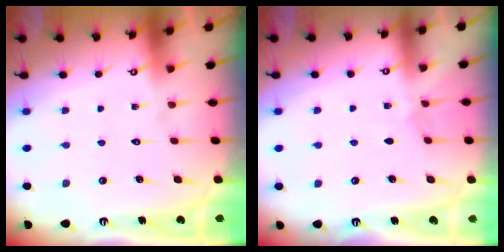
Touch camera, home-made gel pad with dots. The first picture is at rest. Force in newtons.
{"total": 2.3, "press": 2.2, "slide": 0.5}